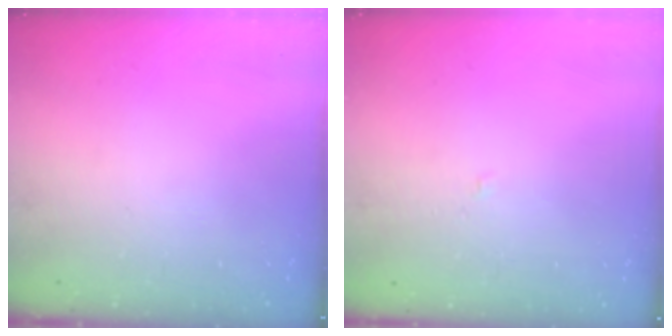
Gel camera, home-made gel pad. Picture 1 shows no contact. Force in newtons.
{"total": 1.9, "press": 1.9, "slide": 0.3}